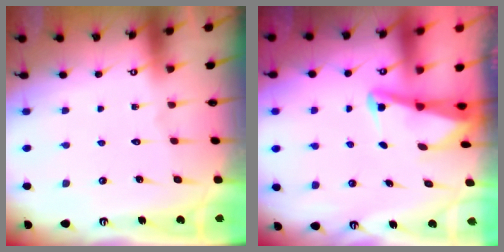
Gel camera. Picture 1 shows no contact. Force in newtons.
{"total": 2.5, "press": 2.4, "slide": 0.6}